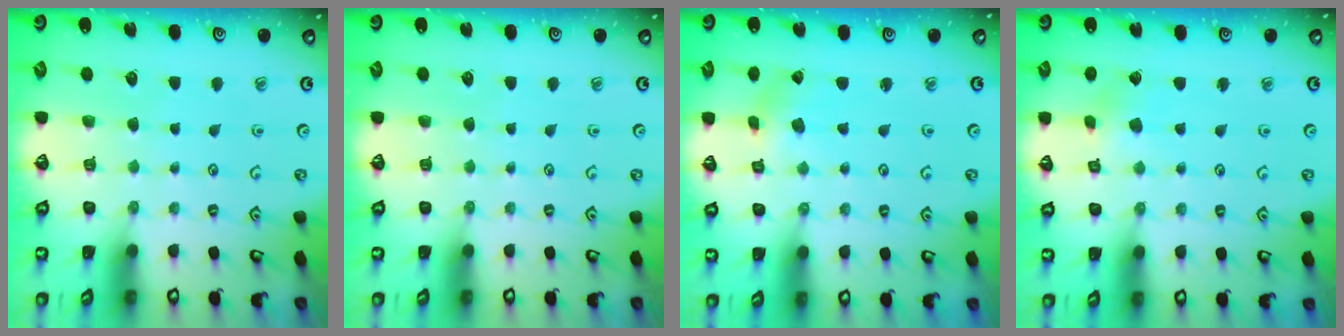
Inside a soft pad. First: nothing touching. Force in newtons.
{"total": 0.0}
{"total": 1.5, "press": 1.5, "slide": 0.3}
{"total": 2.7, "press": 2.7, "slide": 0.3}